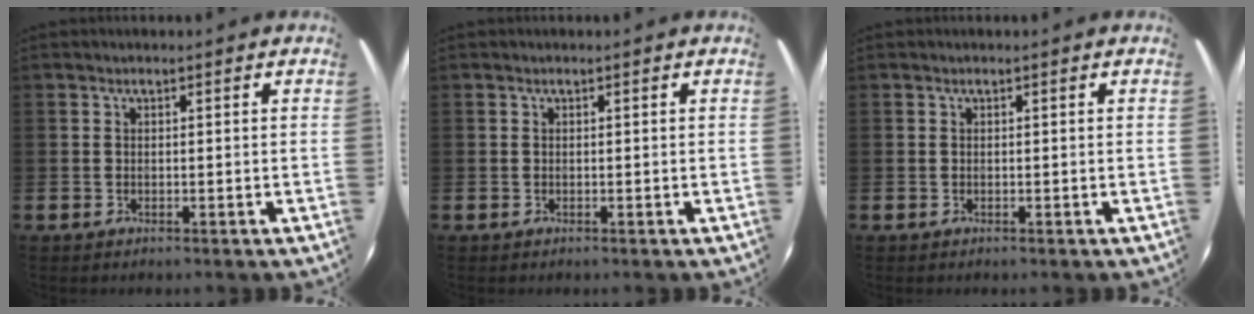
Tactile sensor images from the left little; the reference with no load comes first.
{"total": 0.0}
{"total": 0.0}